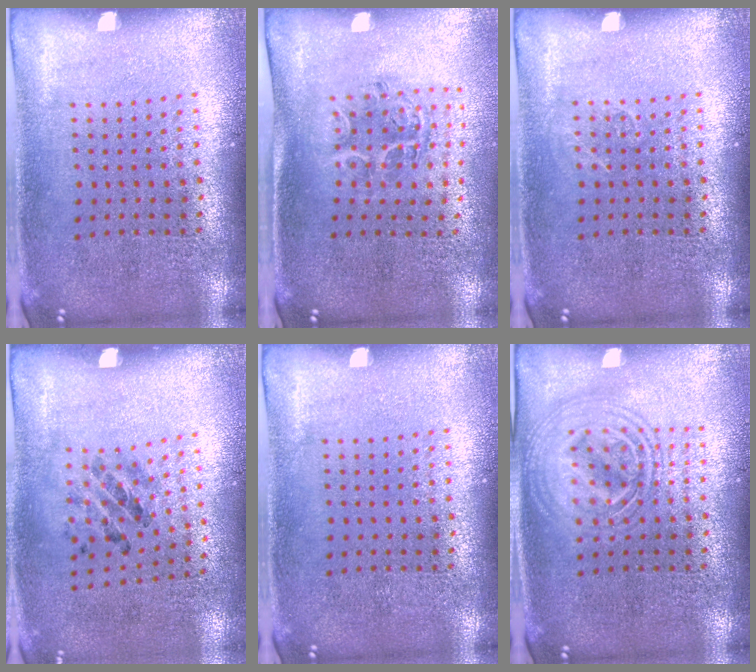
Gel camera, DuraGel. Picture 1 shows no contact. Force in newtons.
{"total": 1.1, "press": 1.1, "slide": 0.1}
{"total": 0.7, "press": 0.7, "slide": 0.1}
{"total": 1.2, "press": 0.7, "slide": 1.0}
{"total": 0.0}
{"total": 2.6, "press": 2.6, "slide": 0.3}